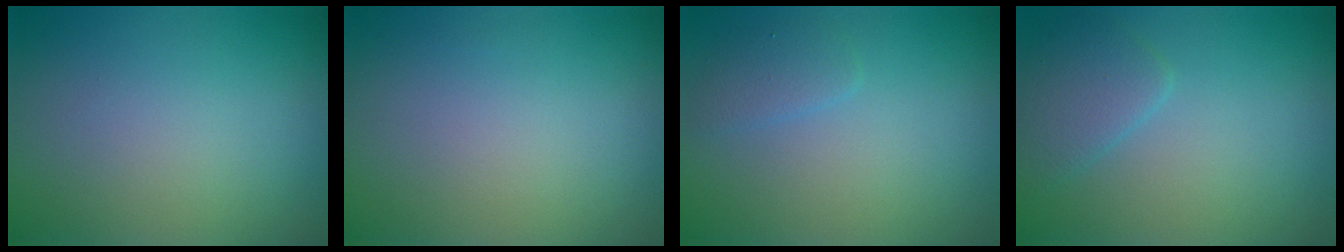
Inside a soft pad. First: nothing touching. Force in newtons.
{"total": 0.0}
{"total": 1.4, "press": 1.4, "slide": 0.1}
{"total": 2.5, "press": 2.5, "slide": 0.1}